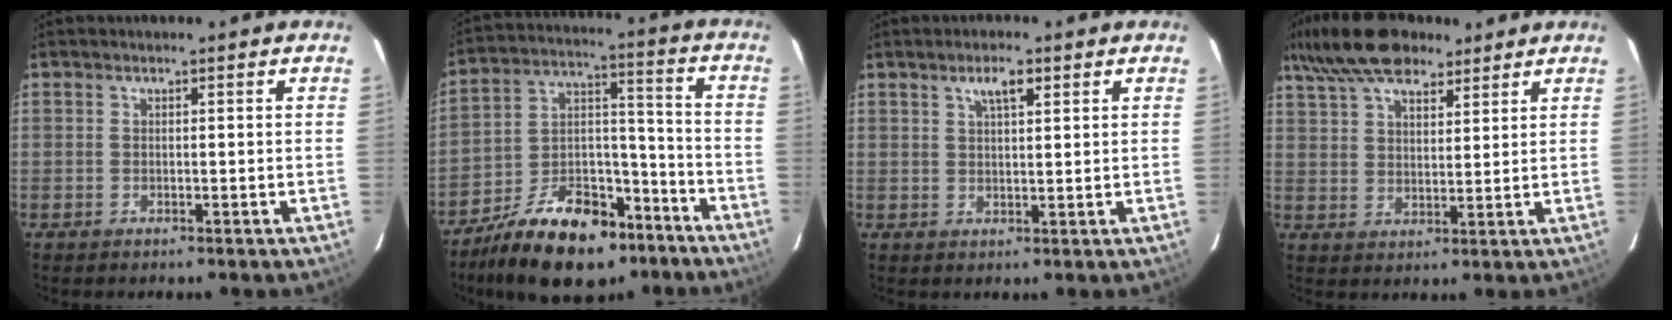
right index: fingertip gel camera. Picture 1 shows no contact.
{"total": 19.9, "force": [-13.2, 10.1, 10.9], "torque": [-0.201, 0.030, -0.203]}
{"total": 3.6, "force": [2.1, 1.1, 2.8], "torque": [-0.047, 0.008, 0.036]}
{"total": 14.3, "force": [10.0, 6.6, 7.8], "torque": [-0.155, 0.048, 0.172]}